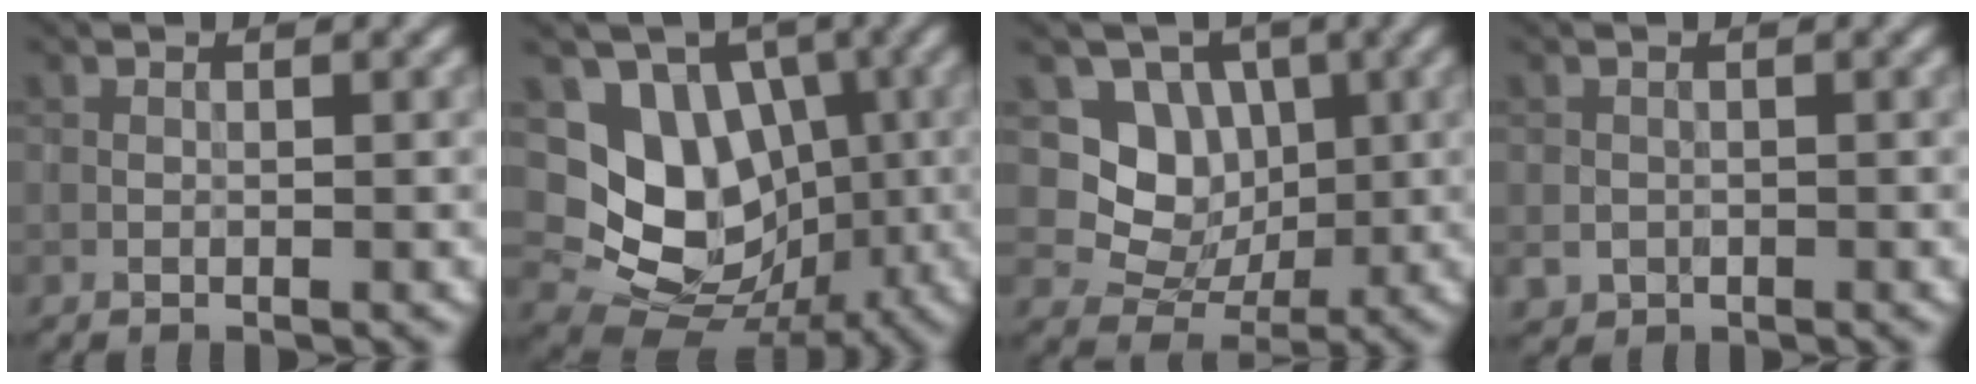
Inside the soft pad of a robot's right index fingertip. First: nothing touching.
{"total": 9.1, "force": [0.7, 7.7, 4.8], "torque": [-0.060, -0.008, -0.003]}
{"total": 4.7, "force": [1.2, 4.2, 1.8], "torque": [-0.022, -0.005, 0.011]}
{"total": 1.1, "force": [-0.1, 1.1, -0.1], "torque": [0.003, -0.002, 0.001]}